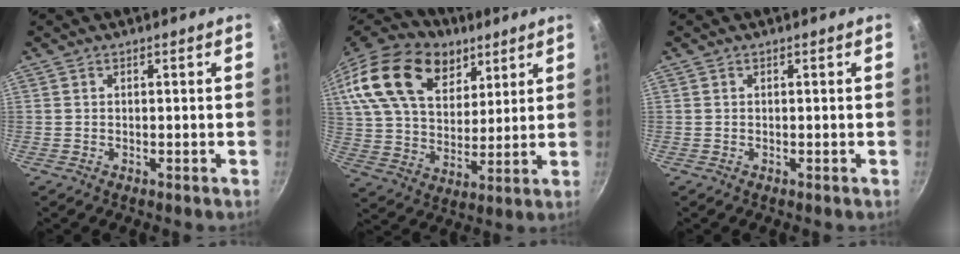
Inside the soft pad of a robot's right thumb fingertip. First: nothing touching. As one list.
[{"total": 25.9, "force": [13.2, 16.4, 15.0], "torque": [-0.267, -0.009, 0.234]}, {"total": 0.0}]